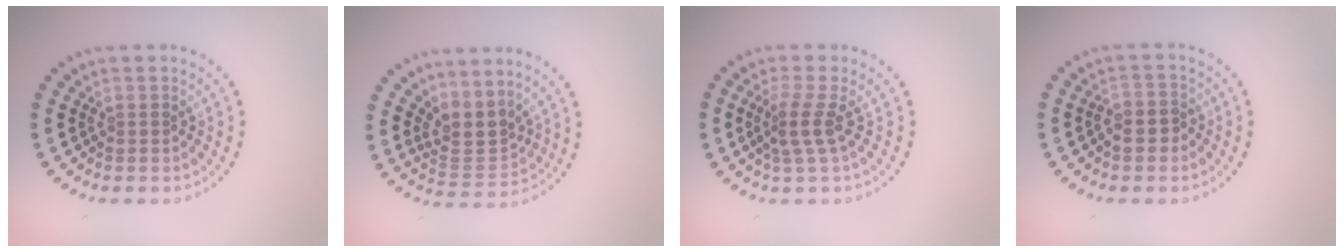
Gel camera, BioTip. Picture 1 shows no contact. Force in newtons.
{"total": 3.0, "press": 2.2, "slide": 2.1}
{"total": 2.4, "press": 1.7, "slide": 1.6}
{"total": 2.2, "press": 2.0, "slide": 0.9}